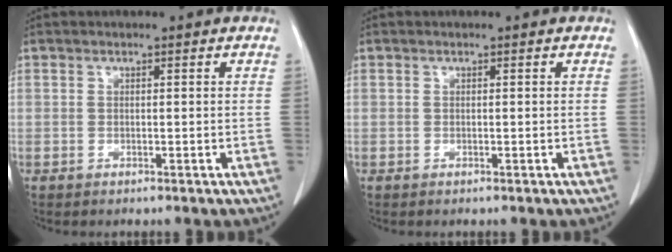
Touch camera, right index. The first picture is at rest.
{"total": 0.0}